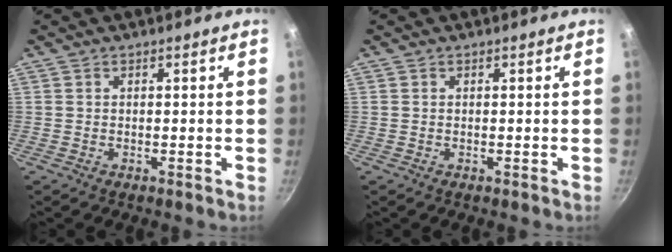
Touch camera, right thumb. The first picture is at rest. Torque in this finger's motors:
{"motor_torque": [-0.26, 0.11, -0.03, 0.18, -0.01]}